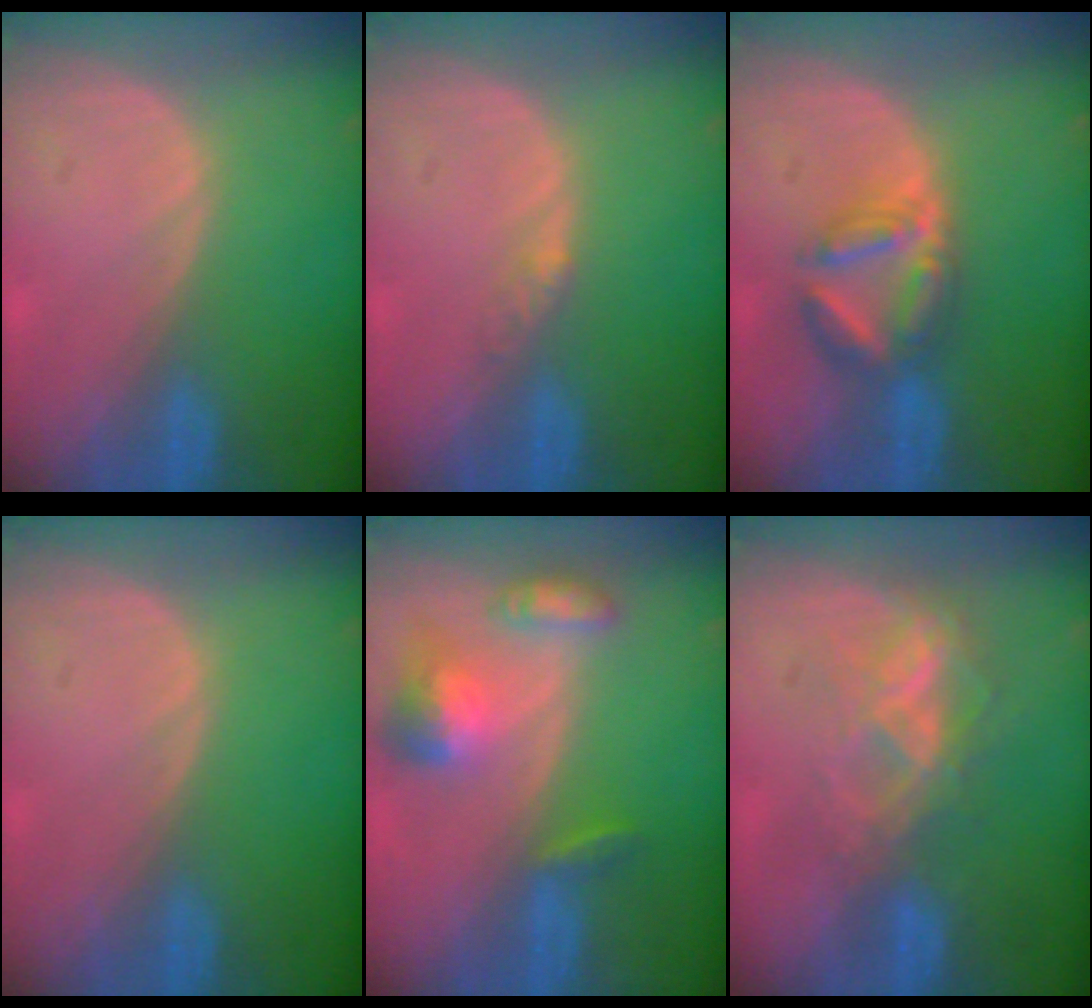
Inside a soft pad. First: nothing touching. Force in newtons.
{"total": 1.6, "press": 1.3, "slide": 0.9}
{"total": 5.8, "press": 5.8, "slide": 0.2}
{"total": 0.0}
{"total": 7.0, "press": 6.5, "slide": 2.6}
{"total": 6.9, "press": 6.0, "slide": 3.3}